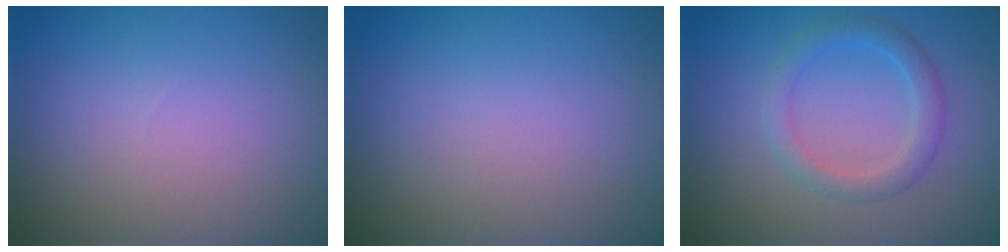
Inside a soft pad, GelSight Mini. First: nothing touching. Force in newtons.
{"total": 0.0}
{"total": 2.4, "press": 2.4, "slide": 0.1}